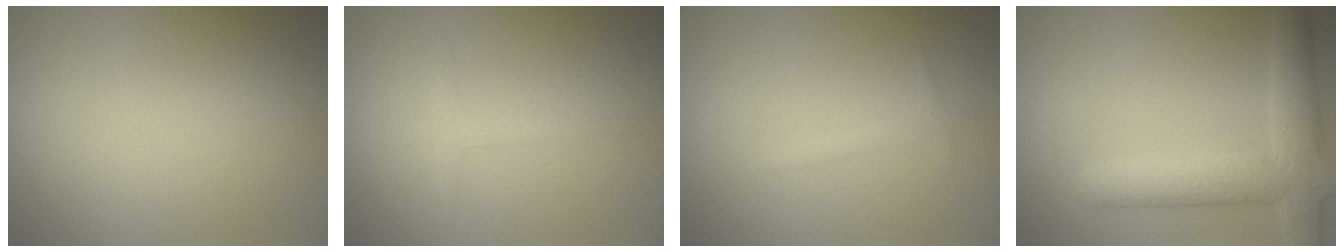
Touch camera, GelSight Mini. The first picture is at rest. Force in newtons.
{"total": 1.2, "press": 1.2, "slide": 0.1}
{"total": 0.7, "press": 0.7, "slide": 0.1}
{"total": 6.0, "press": 6.0, "slide": 0.6}